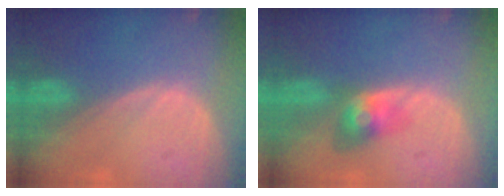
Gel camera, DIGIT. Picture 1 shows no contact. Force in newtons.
{"total": 4.0, "press": 4.0, "slide": 0.2}